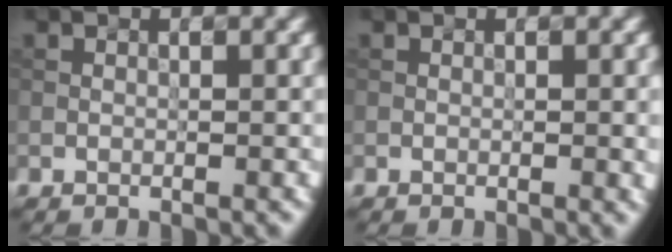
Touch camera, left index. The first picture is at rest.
{"total": 1.5, "force": [-0.1, 0.5, 1.5], "torque": [-0.013, 0.005, -0.001]}